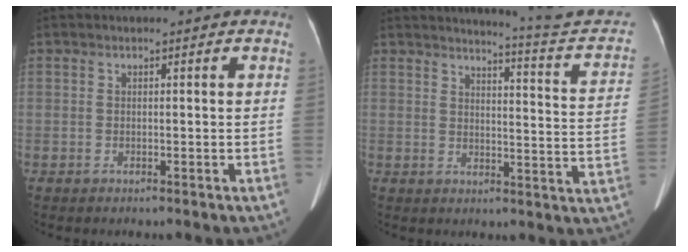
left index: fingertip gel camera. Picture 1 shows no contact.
{"total": 14.0, "force": [13.5, -1.2, 3.6], "torque": [-0.045, -0.081, 0.144]}